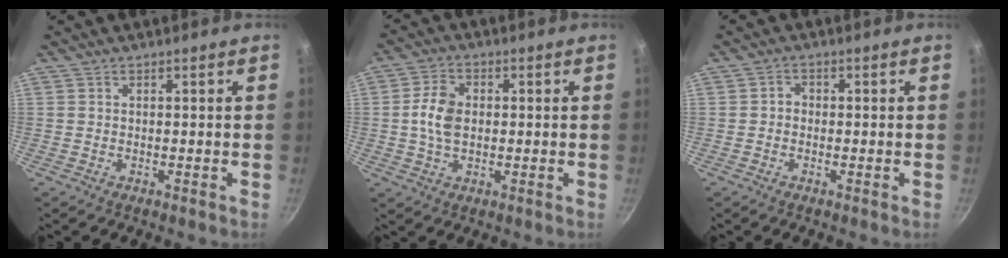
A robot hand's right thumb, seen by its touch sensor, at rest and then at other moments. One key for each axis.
{"total": 7.1, "fx": 0.2, "fy": 4.8, "fz": 5.2, "tx": -0.093, "ty": 0.010, "tz": -0.003}
{"total": 1.5, "fx": -0.5, "fy": 1.2, "fz": 0.7, "tx": -0.008, "ty": 0.009, "tz": -0.013}